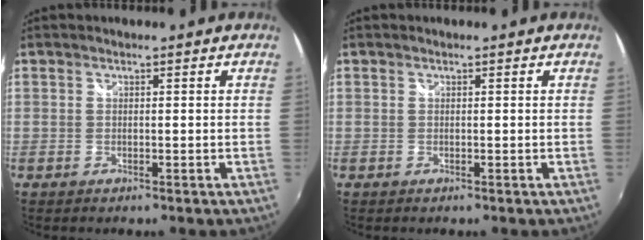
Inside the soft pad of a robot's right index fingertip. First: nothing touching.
{"total": 0.0}